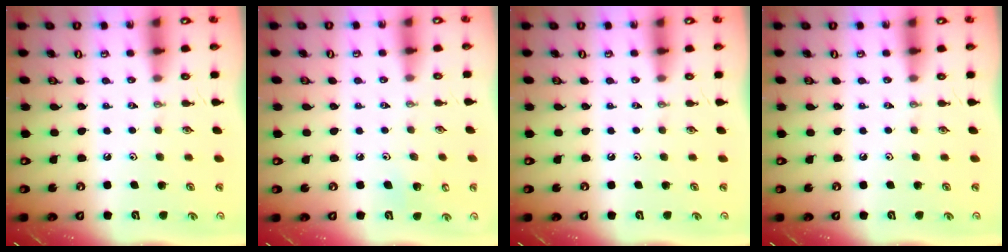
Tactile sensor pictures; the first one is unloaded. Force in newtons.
{"total": 5.2, "press": 5.1, "slide": 0.5}
{"total": 0.0}
{"total": 0.0}